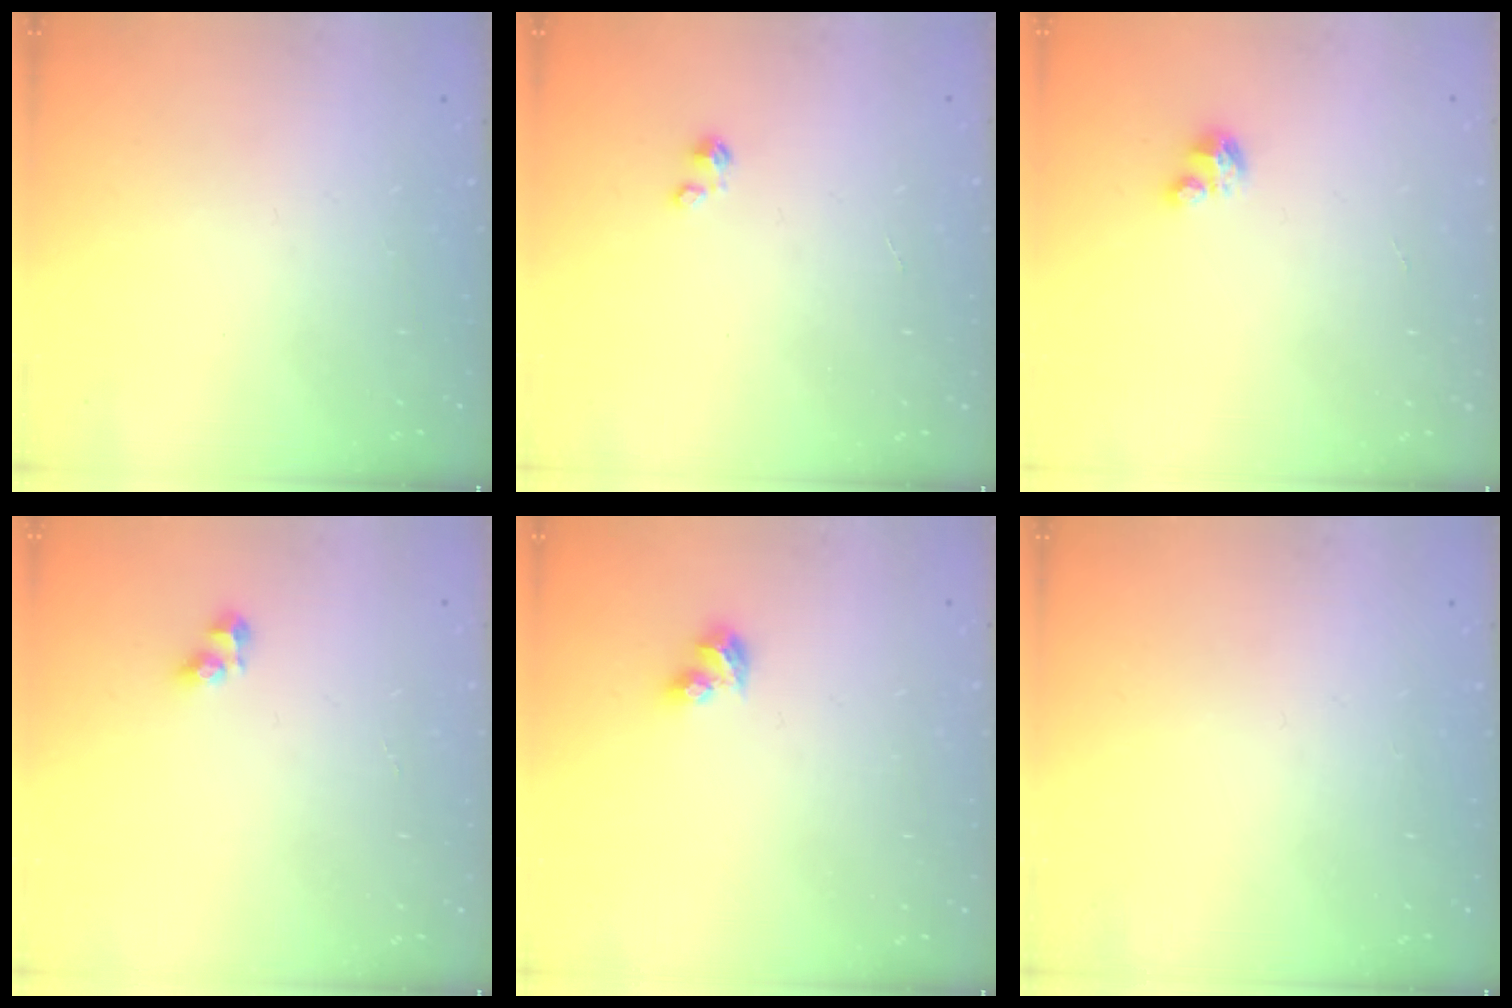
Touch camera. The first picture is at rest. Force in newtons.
{"total": 0.0}
{"total": 2.3, "press": 2.3, "slide": 0.1}
{"total": 4.8, "press": 4.7, "slide": 0.7}
{"total": 6.1, "press": 6.0, "slide": 0.9}
{"total": 0.0}